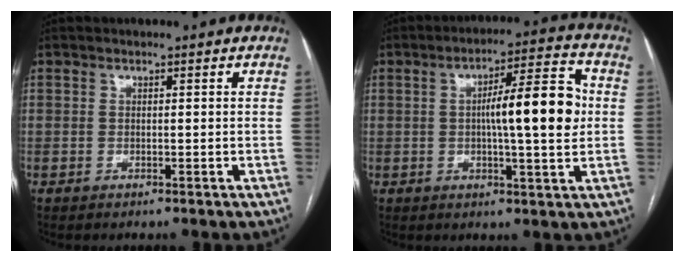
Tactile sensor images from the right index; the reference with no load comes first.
{"total": 12.1, "force": [0.8, 1.8, 11.9], "torque": [-0.179, 0.022, 0.009]}